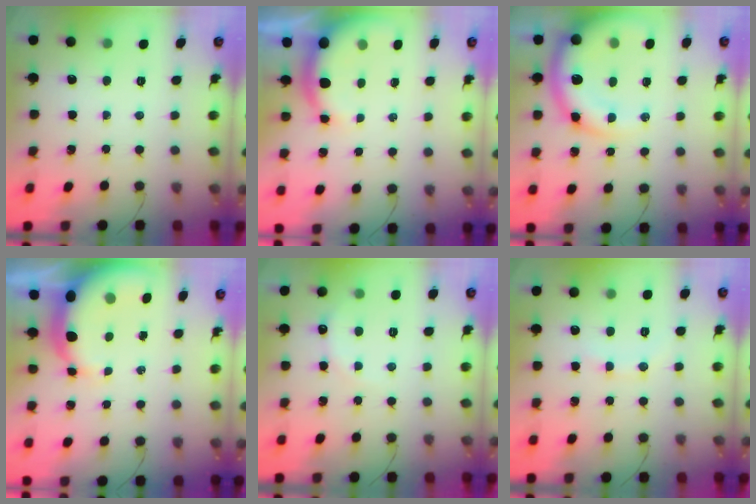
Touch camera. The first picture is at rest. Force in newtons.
{"total": 4.2, "press": 4.1, "slide": 0.7}
{"total": 16.0, "press": 15.5, "slide": 3.8}
{"total": 6.8, "press": 6.6, "slide": 1.6}
{"total": 3.3, "press": 3.2, "slide": 0.9}
{"total": 6.1, "press": 5.9, "slide": 1.5}